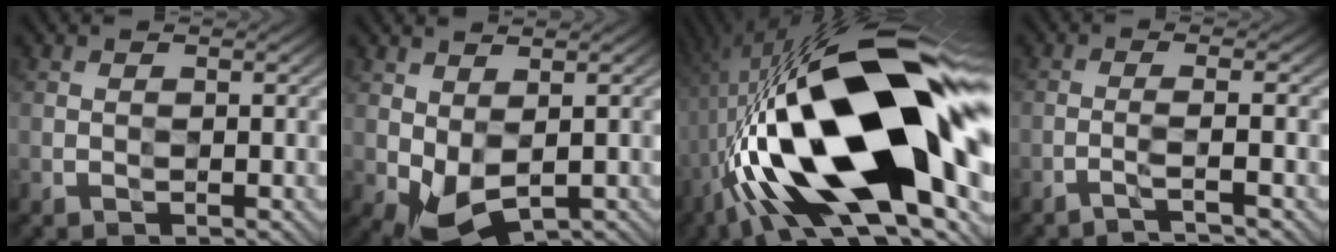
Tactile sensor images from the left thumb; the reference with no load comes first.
{"total": 3.3, "force": [0.4, 2.1, 2.5], "torque": [-0.066, 0.002, 0.010]}
{"total": 21.8, "force": [-3.0, 9.0, 19.7], "torque": [-0.369, 0.028, -0.055]}
{"total": 2.2, "force": [-1.7, -0.1, 1.3], "torque": [-0.011, 0.014, -0.052]}